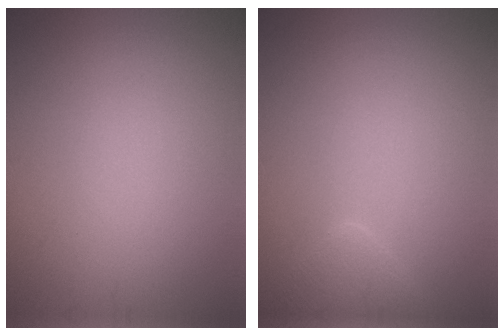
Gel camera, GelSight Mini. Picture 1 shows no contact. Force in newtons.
{"total": 2.5, "press": 2.4, "slide": 0.2}